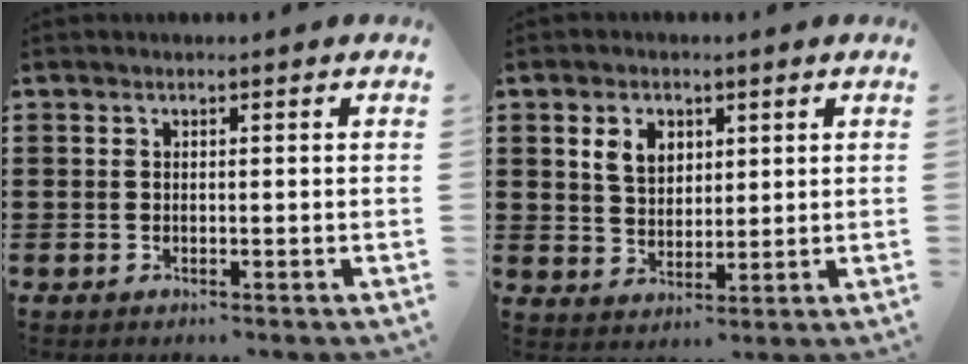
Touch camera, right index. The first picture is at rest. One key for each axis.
{"total": 4.6, "fx": 1.8, "fy": 3.3, "fz": 2.7, "tx": -0.065, "ty": 0.012, "tz": 0.032}